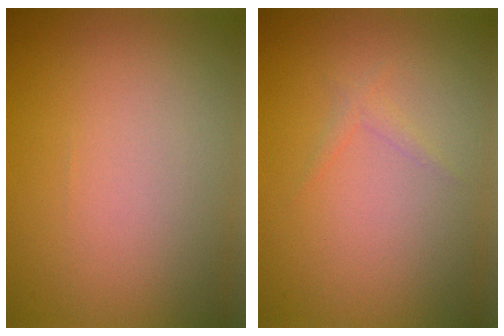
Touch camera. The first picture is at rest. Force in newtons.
{"total": 0.7, "press": 0.7, "slide": 0.0}